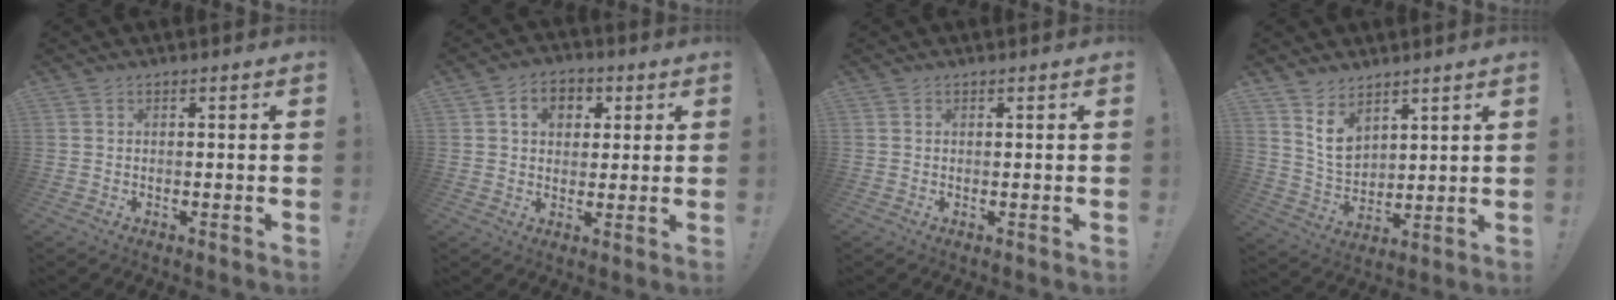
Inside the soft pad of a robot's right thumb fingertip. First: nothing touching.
{"total": 7.9, "force": [2.5, 6.3, 4.0], "torque": [-0.047, -0.004, 0.045]}
{"total": 0.0}
{"total": 8.5, "force": [5.6, 5.6, 3.0], "torque": [-0.045, -0.042, 0.111]}